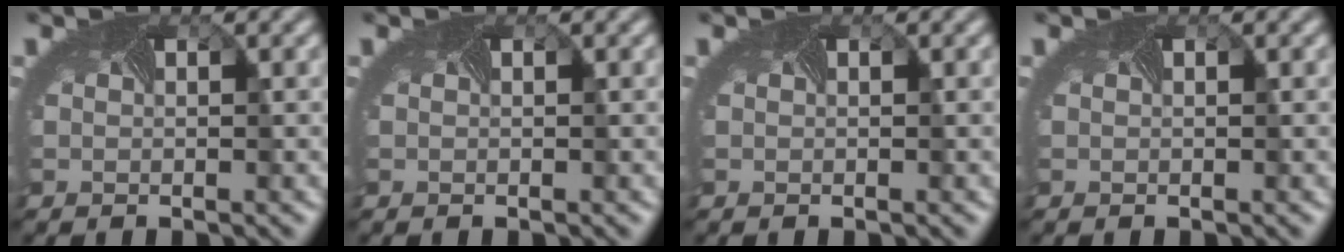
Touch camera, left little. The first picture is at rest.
{"total": 0.0}
{"total": 0.0}
{"total": 0.0}